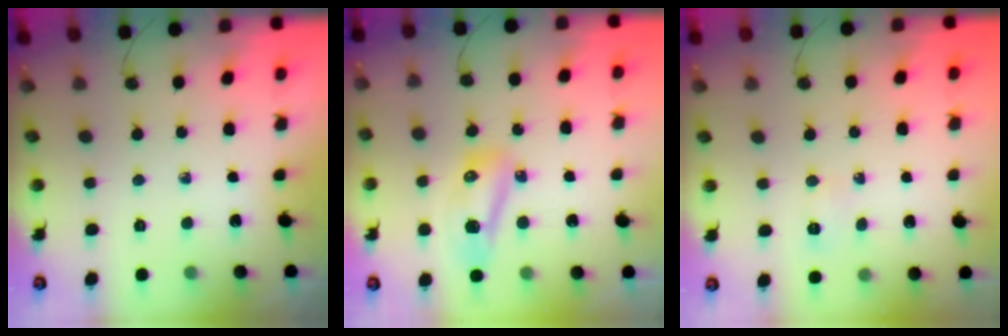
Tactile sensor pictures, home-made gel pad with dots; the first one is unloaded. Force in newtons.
{"total": 9.6, "press": 8.8, "slide": 3.7}
{"total": 3.3, "press": 3.2, "slide": 0.9}